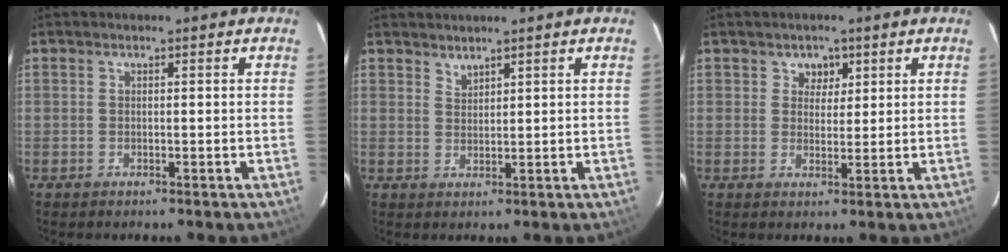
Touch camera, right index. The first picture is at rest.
{"total": 1.7, "force": [1.7, 0.4, 0.3], "torque": [-0.003, 0.002, 0.031]}
{"total": 3.1, "force": [1.4, 2.7, 0.4], "torque": [0.005, 0.007, 0.023]}